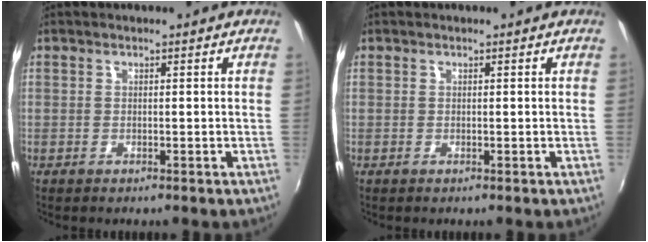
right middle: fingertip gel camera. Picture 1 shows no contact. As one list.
[{"total": 0.0}]